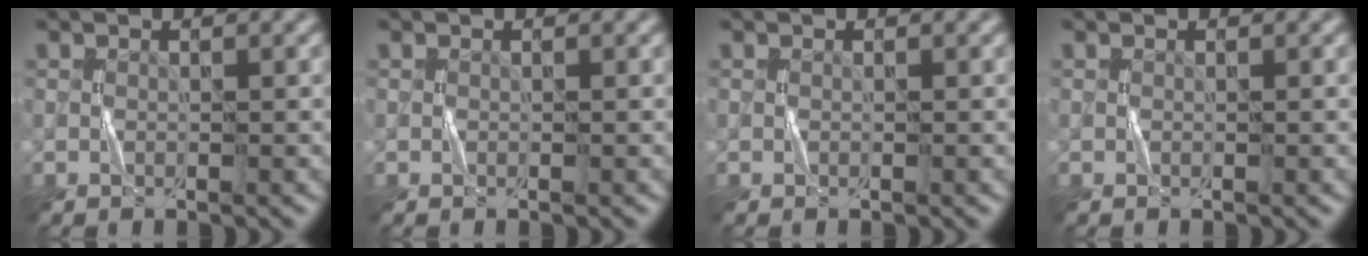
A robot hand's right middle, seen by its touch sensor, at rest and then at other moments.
{"total": 0.0}
{"total": 0.0}
{"total": 0.0}